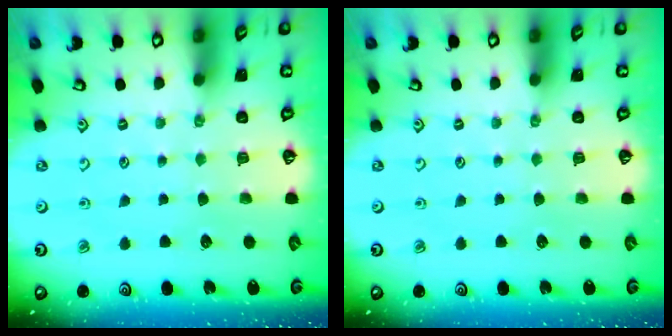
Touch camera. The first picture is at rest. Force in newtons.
{"total": 0.0}